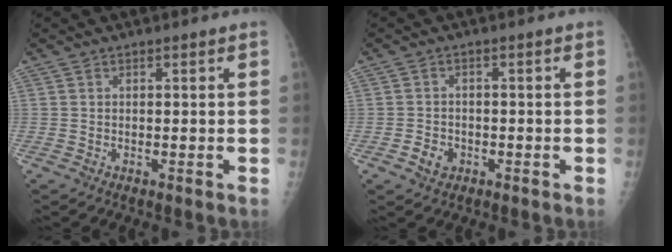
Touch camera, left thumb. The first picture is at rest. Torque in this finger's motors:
{"motor_torque": [-0.34, 0.32, 0.00, -0.01, 0.00]}